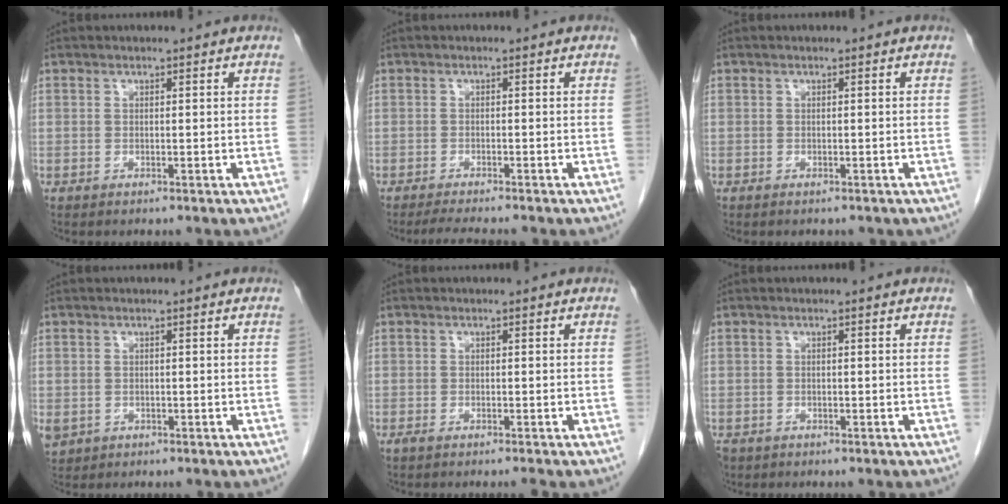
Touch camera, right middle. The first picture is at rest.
{"total": 3.7, "force": [-3.3, -0.2, 1.7], "torque": [-0.029, -0.013, -0.053]}
{"total": 2.0, "force": [-1.6, 0.9, 0.8], "torque": [-0.016, -0.003, -0.014]}
{"total": 3.4, "force": [-1.3, 2.9, 1.2], "torque": [-0.026, -0.003, -0.013]}
{"total": 1.3, "force": [-1.1, -0.2, 0.6], "torque": [-0.011, -0.001, -0.019]}
{"total": 2.7, "force": [-1.8, 1.8, 0.8], "torque": [-0.020, -0.003, -0.033]}